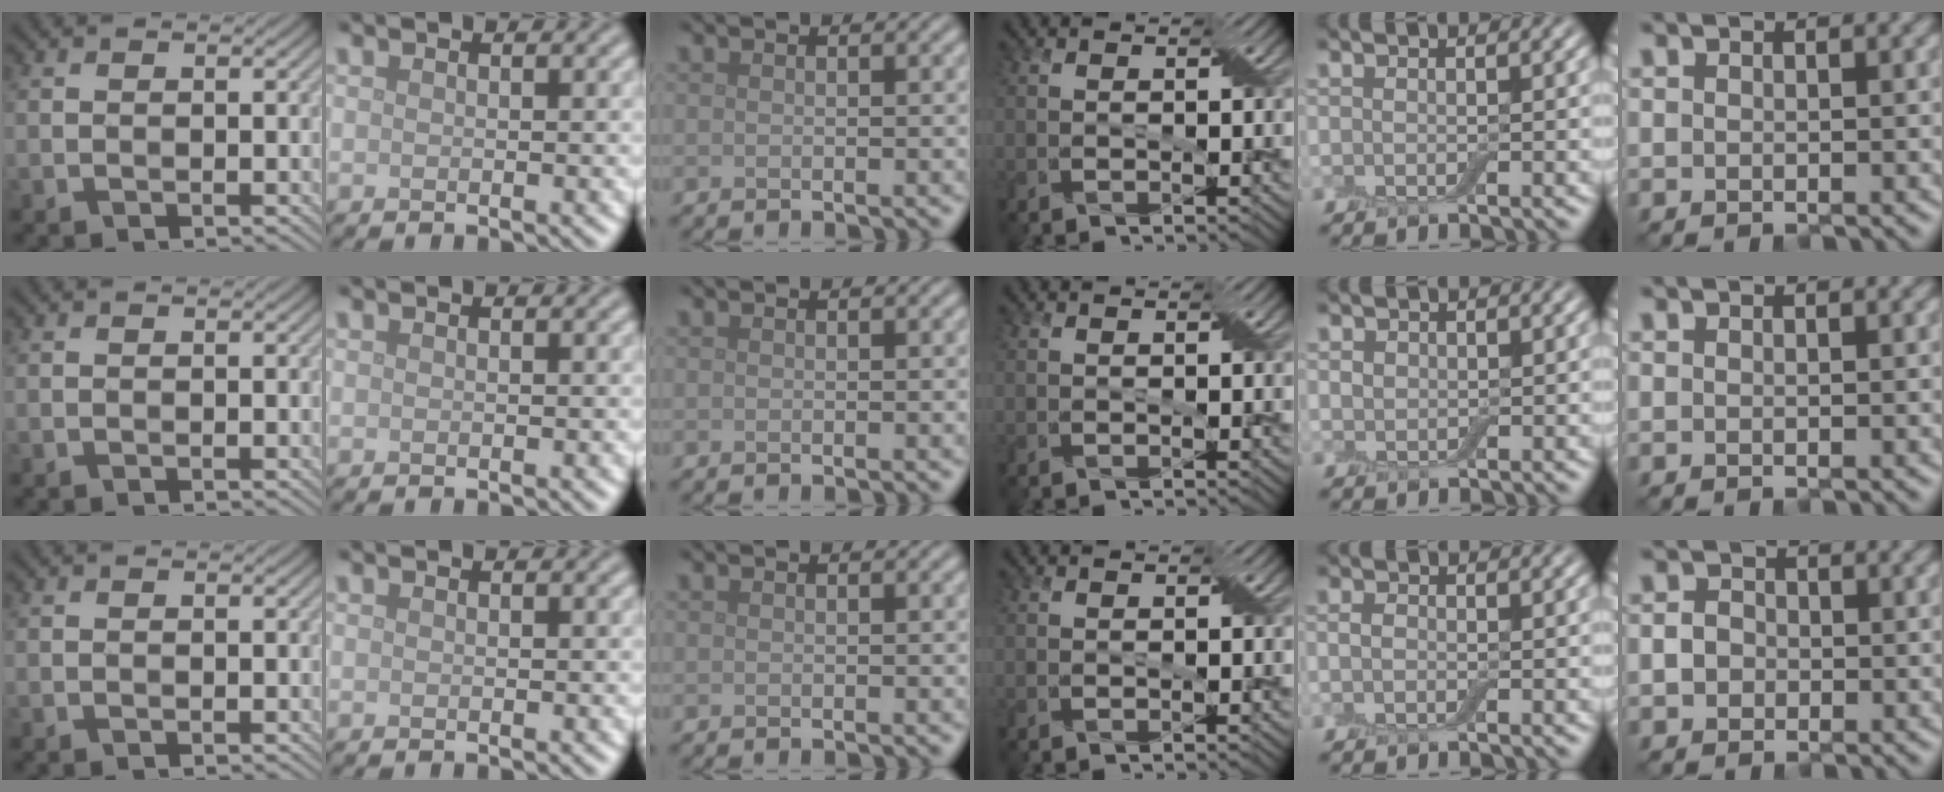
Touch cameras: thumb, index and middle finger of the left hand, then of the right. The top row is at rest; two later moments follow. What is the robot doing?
{"motion": "press", "object": "electronic device side button"}